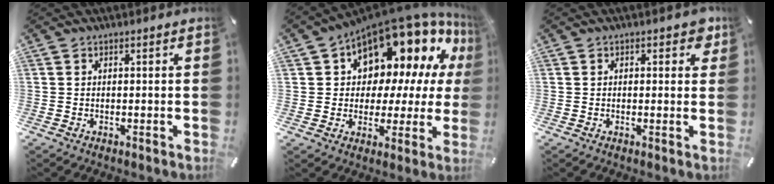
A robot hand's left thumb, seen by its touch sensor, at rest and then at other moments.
{"total": 16.1, "force": [10.7, 8.9, 8.2], "torque": [-0.113, -0.106, 0.183]}
{"total": 2.6, "force": [1.1, 1.4, 1.9], "torque": [-0.017, -0.002, 0.013]}